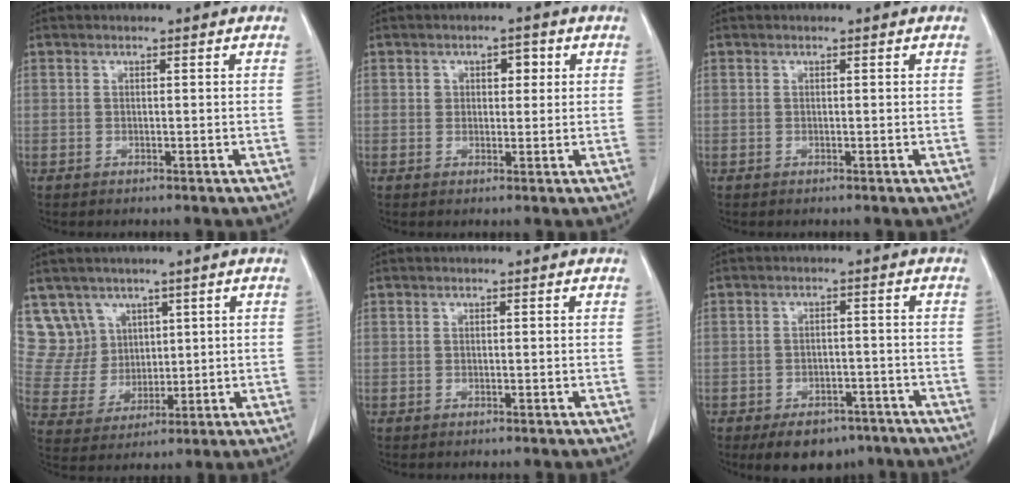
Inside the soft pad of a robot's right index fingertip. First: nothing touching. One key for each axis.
{"total": 3.2, "fx": 1.0, "fy": 2.1, "fz": 2.2, "tx": -0.028, "ty": 0.011, "tz": 0.015}
{"total": 0.0}
{"total": 8.0, "fx": 4.9, "fy": 6.3, "fz": 0.1, "tx": -0.006, "ty": 0.023, "tz": 0.112}
{"total": 0.0}
{"total": 8.3, "fx": -6.1, "fy": 4.5, "fz": 3.3, "tx": -0.038, "ty": 0.007, "tz": -0.083}